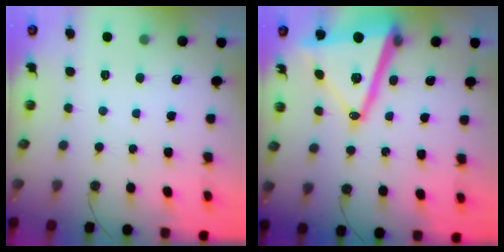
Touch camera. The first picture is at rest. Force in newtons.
{"total": 20.5, "press": 20.4, "slide": 1.9}